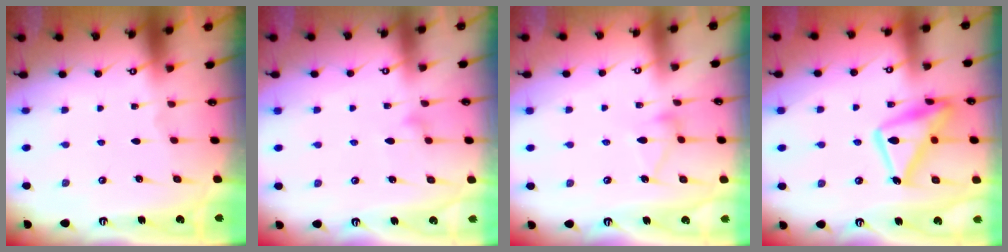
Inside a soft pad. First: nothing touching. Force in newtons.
{"total": 7.8, "press": 7.8, "slide": 0.6}
{"total": 7.5, "press": 7.4, "slide": 0.4}
{"total": 16.5, "press": 16.5, "slide": 1.3}